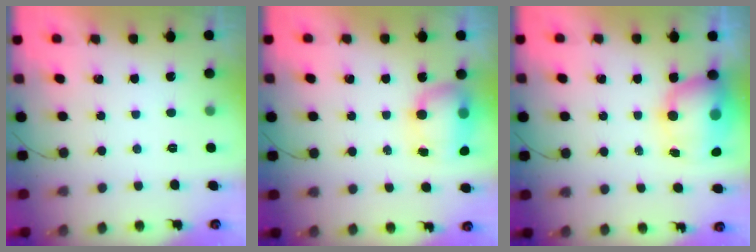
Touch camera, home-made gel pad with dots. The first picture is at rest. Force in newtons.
{"total": 10.5, "press": 8.5, "slide": 6.1}
{"total": 9.0, "press": 8.8, "slide": 1.9}